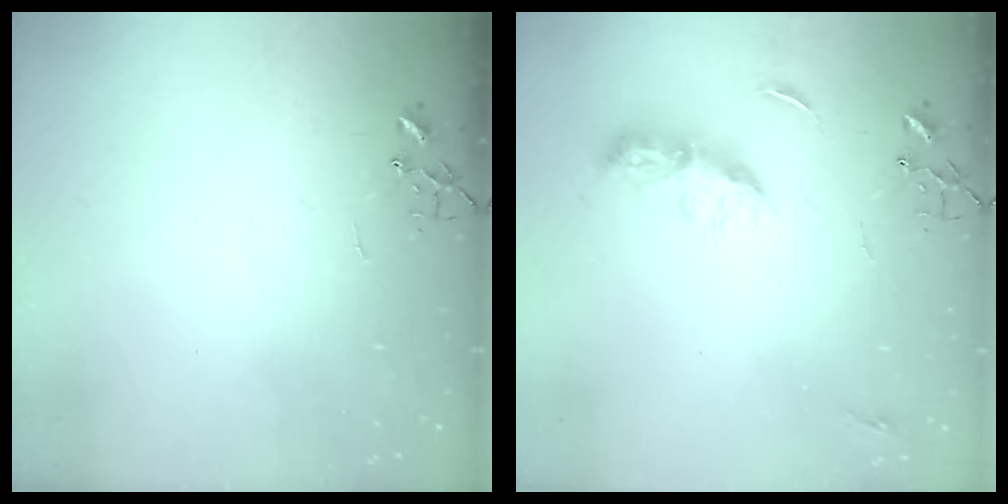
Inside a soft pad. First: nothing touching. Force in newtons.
{"total": 9.4, "press": 9.4, "slide": 0.3}